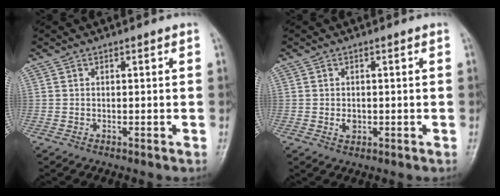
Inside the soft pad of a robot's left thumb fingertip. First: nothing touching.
{"total": 1.8, "force": [-0.1, 1.3, 1.2], "torque": [-0.017, -0.001, 0.002]}